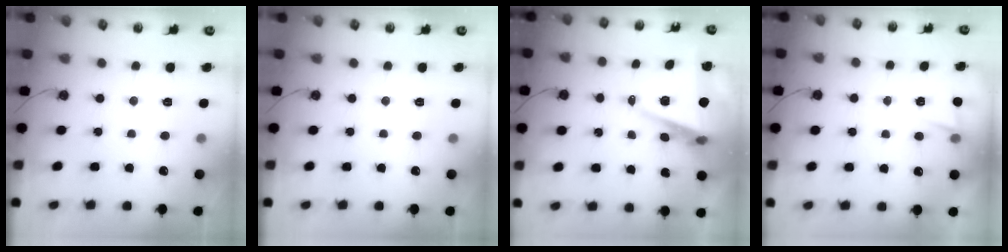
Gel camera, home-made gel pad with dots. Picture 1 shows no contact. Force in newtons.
{"total": 0.0}
{"total": 7.9, "press": 6.7, "slide": 4.2}
{"total": 2.6, "press": 1.9, "slide": 1.8}